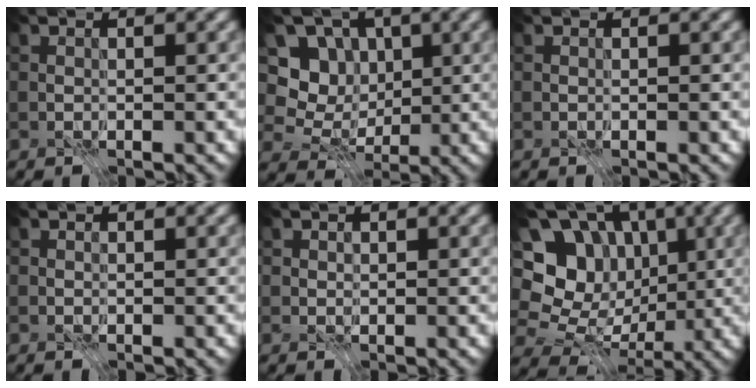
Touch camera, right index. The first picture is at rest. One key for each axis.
{"total": 7.0, "fx": 0.5, "fy": 6.2, "fz": 3.2, "tx": -0.057, "ty": 0.009, "tz": -0.017}
{"total": 0.0}
{"total": 0.0}
{"total": 0.9, "fx": 0.4, "fy": 0.7, "fz": 0.3, "tx": -0.007, "ty": -0.008, "tz": 0.017}
{"total": 12.6, "fx": 1.3, "fy": 10.9, "fz": 6.3, "tx": -0.127, "ty": 0.029, "tz": 0.004}